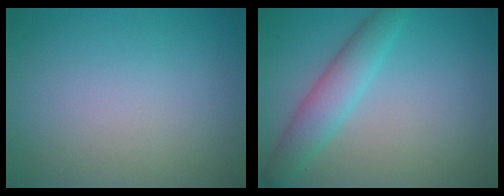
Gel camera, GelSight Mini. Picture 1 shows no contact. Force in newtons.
{"total": 3.6, "press": 3.6, "slide": 0.0}